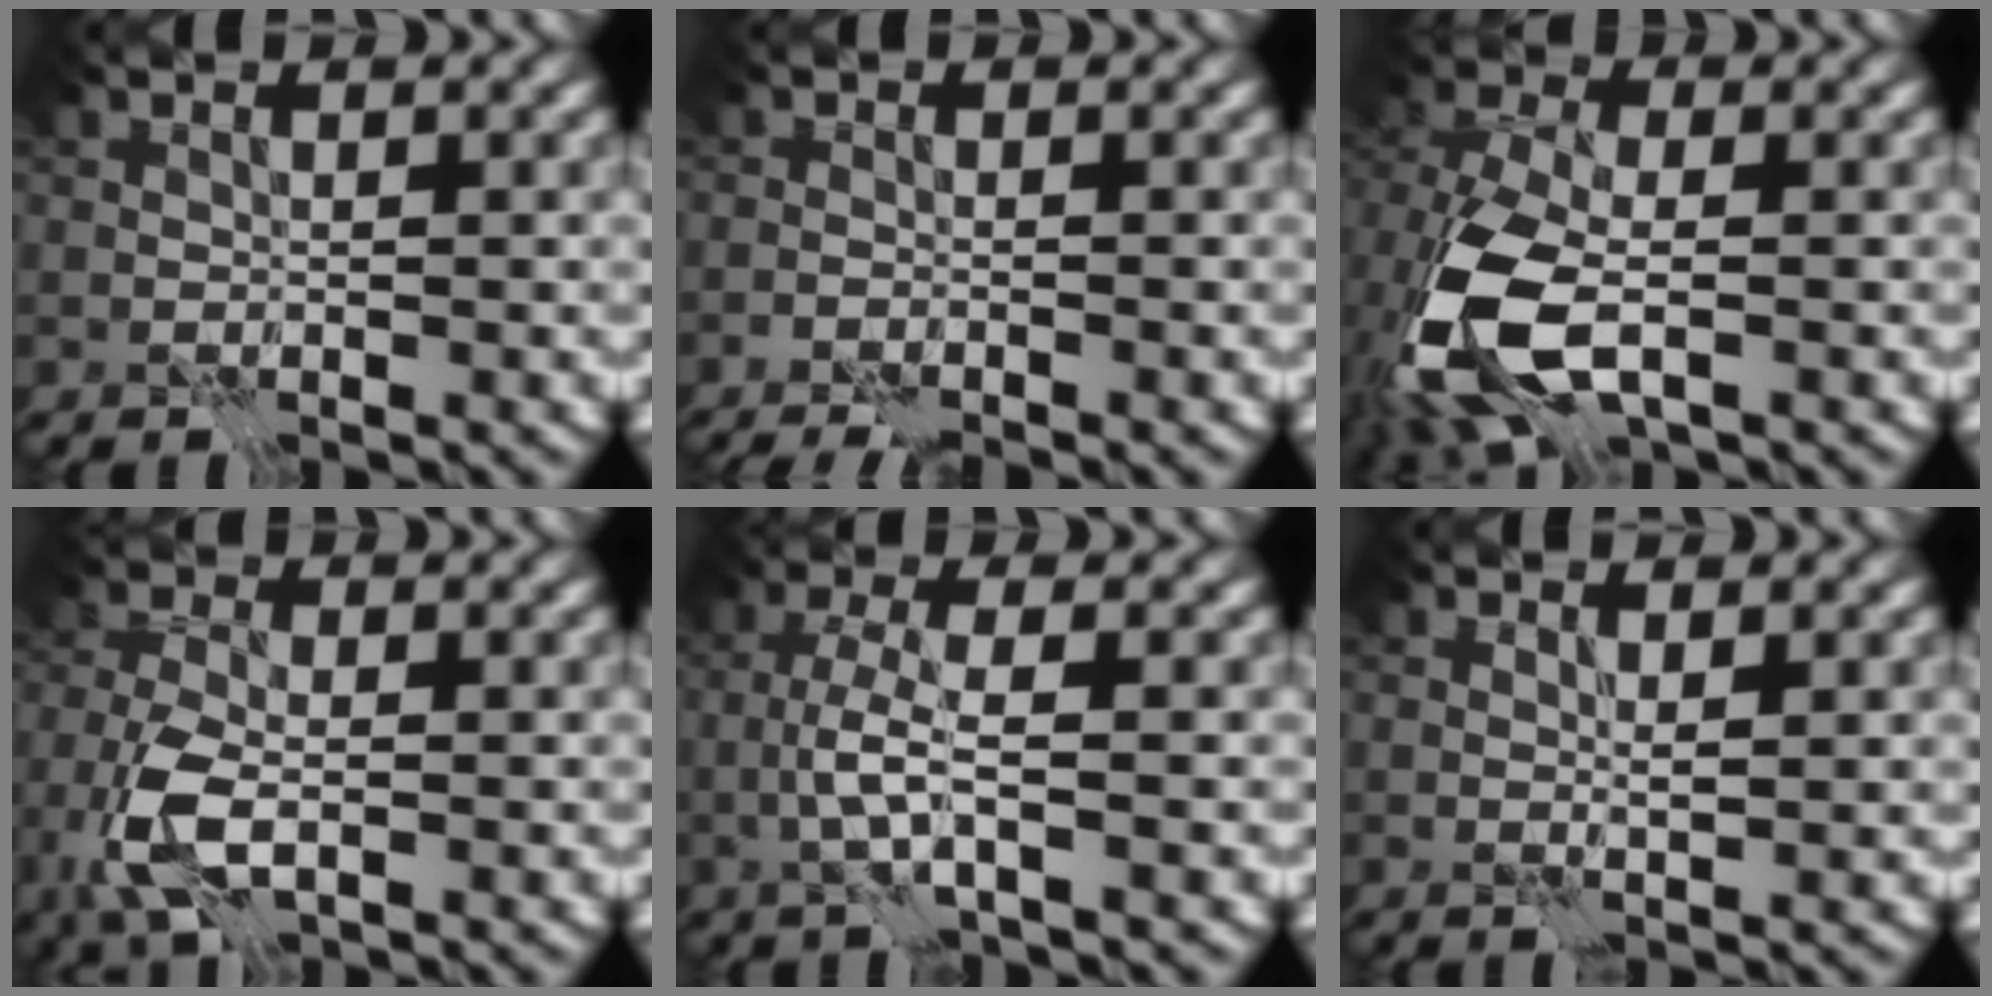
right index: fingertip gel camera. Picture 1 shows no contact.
{"total": 1.7, "force": [-1.4, -0.5, 0.7], "torque": [-0.009, 0.001, -0.025]}
{"total": 9.2, "force": [-3.1, 5.2, 7.0], "torque": [-0.172, -0.018, -0.067]}
{"total": 5.6, "force": [-1.9, 2.9, 4.5], "torque": [-0.112, -0.010, -0.041]}
{"total": 3.0, "force": [-0.9, 0.1, 2.9], "torque": [-0.062, 0.010, -0.026]}
{"total": 0.8, "force": [0.5, -0.5, 0.5], "torque": [-0.008, 0.002, 0.005]}